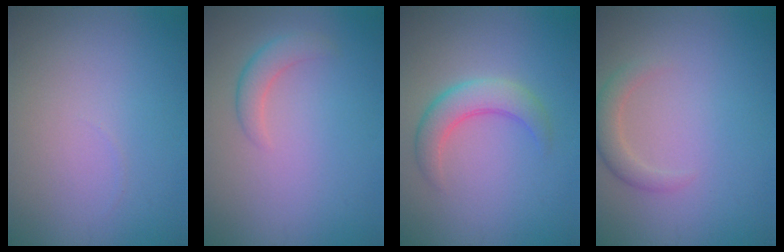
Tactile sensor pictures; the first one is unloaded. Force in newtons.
{"total": 2.0, "press": 2.0, "slide": 0.2}
{"total": 3.8, "press": 3.8, "slide": 0.4}
{"total": 1.9, "press": 1.9, "slide": 0.1}